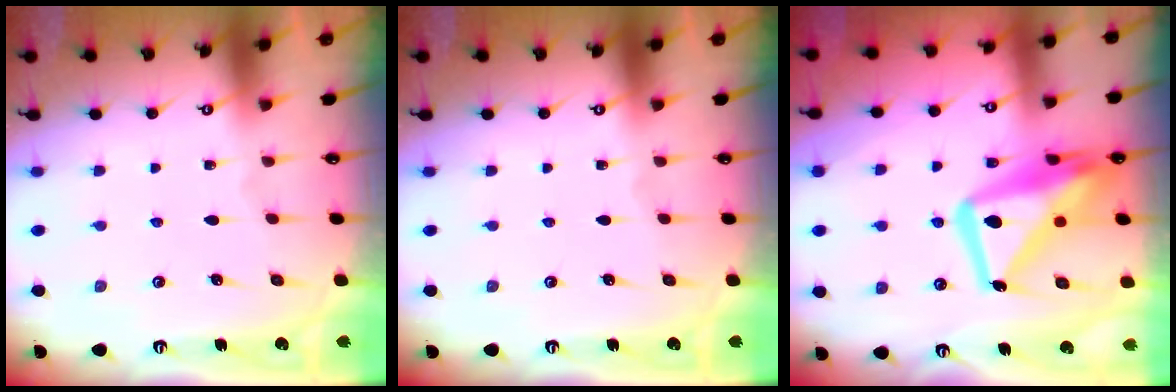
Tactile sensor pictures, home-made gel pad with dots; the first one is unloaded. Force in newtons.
{"total": 0.0}
{"total": 17.5, "press": 17.4, "slide": 1.7}